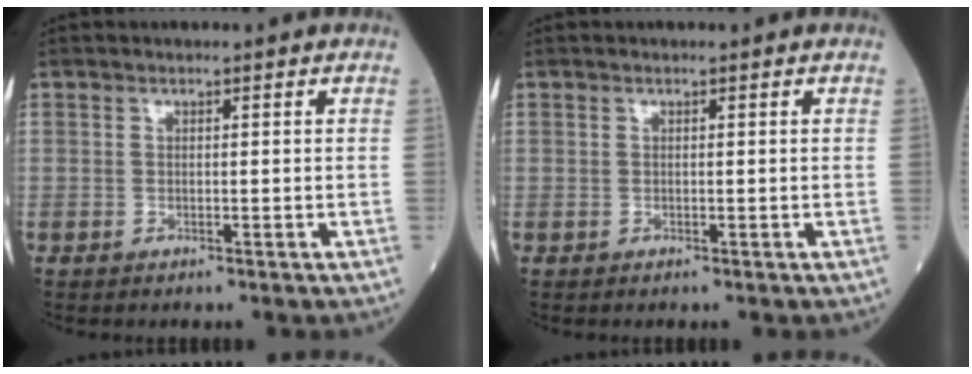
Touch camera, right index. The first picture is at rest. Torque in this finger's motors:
{"motor_torque": [0.07, 0.07, -0.02, -0.01]}